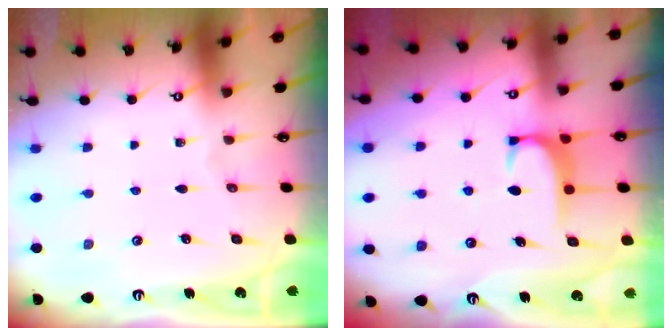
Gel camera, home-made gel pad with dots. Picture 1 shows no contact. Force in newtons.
{"total": 1.7, "press": 1.6, "slide": 0.5}